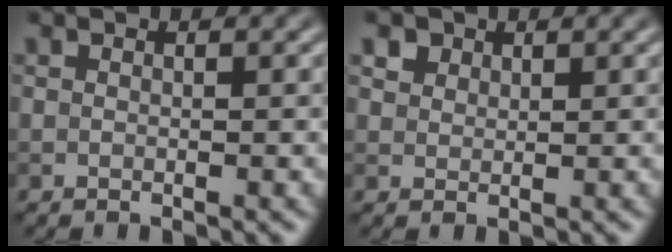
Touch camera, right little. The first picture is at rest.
{"total": 2.3, "force": [1.6, 1.5, 0.7], "torque": [-0.023, -0.001, 0.031]}